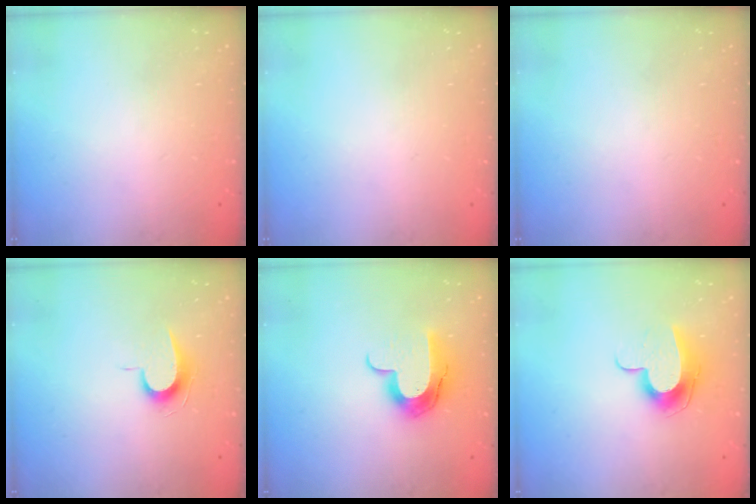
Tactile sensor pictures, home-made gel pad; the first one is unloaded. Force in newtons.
{"total": 0.0}
{"total": 0.0}
{"total": 7.1, "press": 7.0, "slide": 0.7}
{"total": 10.5, "press": 10.5, "slide": 0.8}
{"total": 9.9, "press": 9.9, "slide": 0.4}